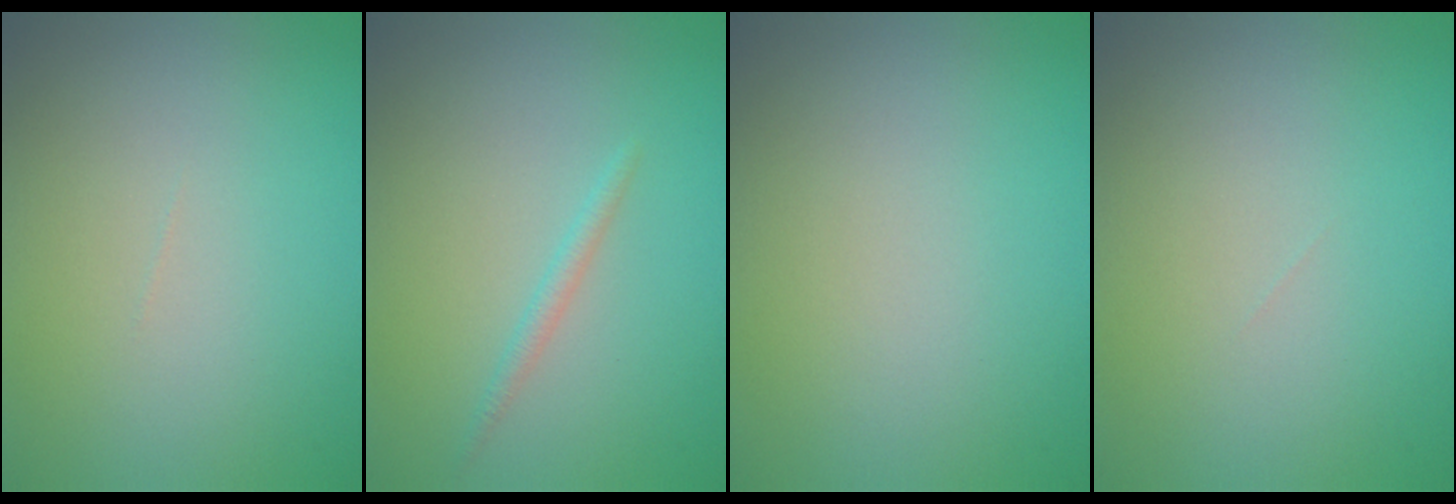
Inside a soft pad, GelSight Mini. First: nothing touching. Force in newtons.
{"total": 1.0, "press": 1.0, "slide": 0.1}
{"total": 0.0}
{"total": 0.0}